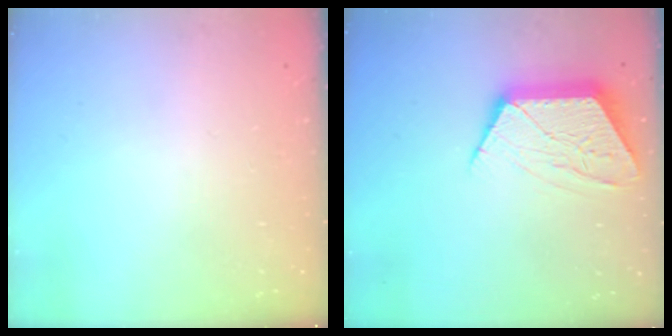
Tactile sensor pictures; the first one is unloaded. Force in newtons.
{"total": 11.7, "press": 11.7, "slide": 0.5}